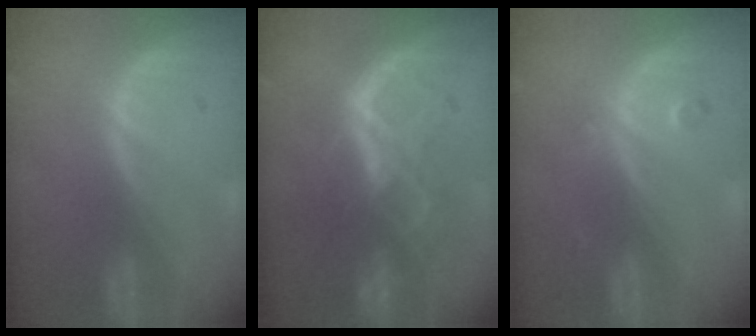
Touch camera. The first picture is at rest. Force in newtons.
{"total": 8.3, "press": 7.7, "slide": 3.2}
{"total": 1.9, "press": 1.6, "slide": 1.0}